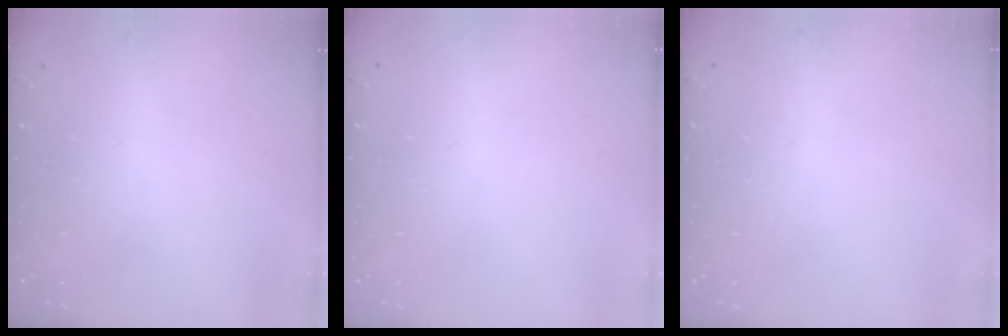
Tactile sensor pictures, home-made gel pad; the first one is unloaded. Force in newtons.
{"total": 0.0}
{"total": 0.0}